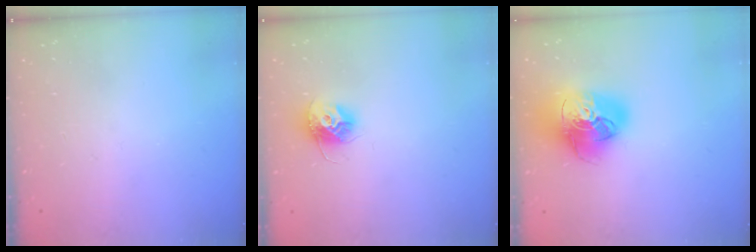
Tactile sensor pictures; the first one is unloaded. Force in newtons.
{"total": 10.4, "press": 10.4, "slide": 0.5}
{"total": 21.8, "press": 21.6, "slide": 2.6}